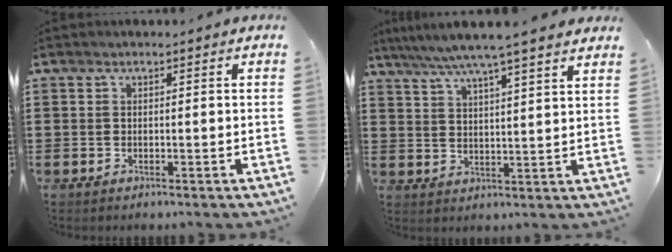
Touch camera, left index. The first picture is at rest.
{"total": 6.1, "force": [5.2, -0.4, 3.1], "torque": [-0.077, -0.020, 0.090]}